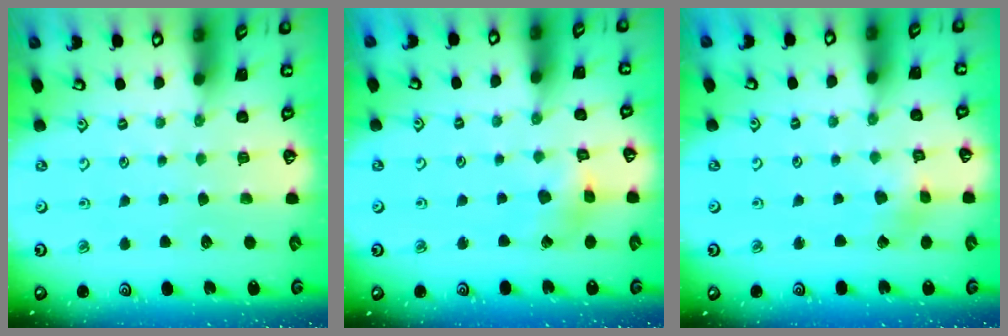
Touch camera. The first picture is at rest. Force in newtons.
{"total": 5.4, "press": 5.4, "slide": 0.5}
{"total": 2.7, "press": 2.7, "slide": 0.3}